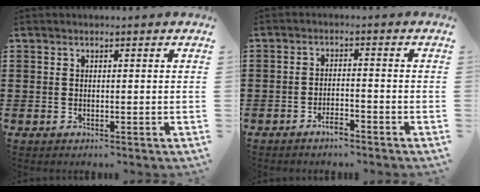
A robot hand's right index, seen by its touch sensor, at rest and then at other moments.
{"total": 2.6, "force": [-2.2, 0.3, 1.4], "torque": [-0.032, 0.003, -0.045]}